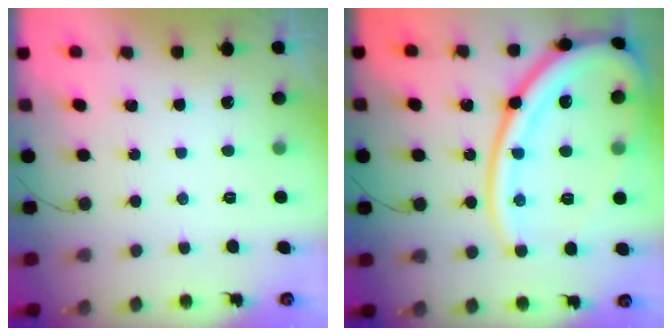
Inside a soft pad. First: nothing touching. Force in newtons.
{"total": 25.7, "press": 25.5, "slide": 3.2}